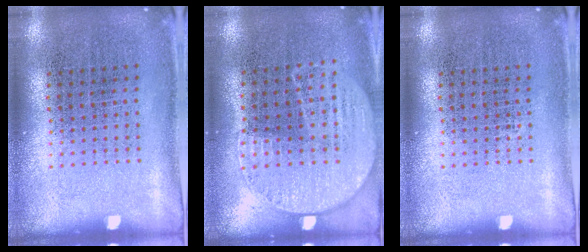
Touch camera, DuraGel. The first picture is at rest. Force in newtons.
{"total": 1.2, "press": 1.0, "slide": 0.6}
{"total": 0.0}